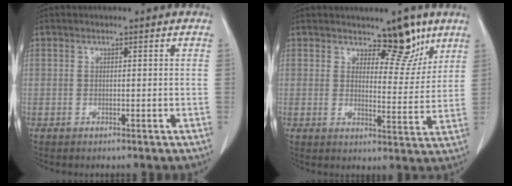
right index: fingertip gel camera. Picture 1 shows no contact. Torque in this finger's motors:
{"motor_torque": [-0.13, 0.40, -0.01, -0.01]}